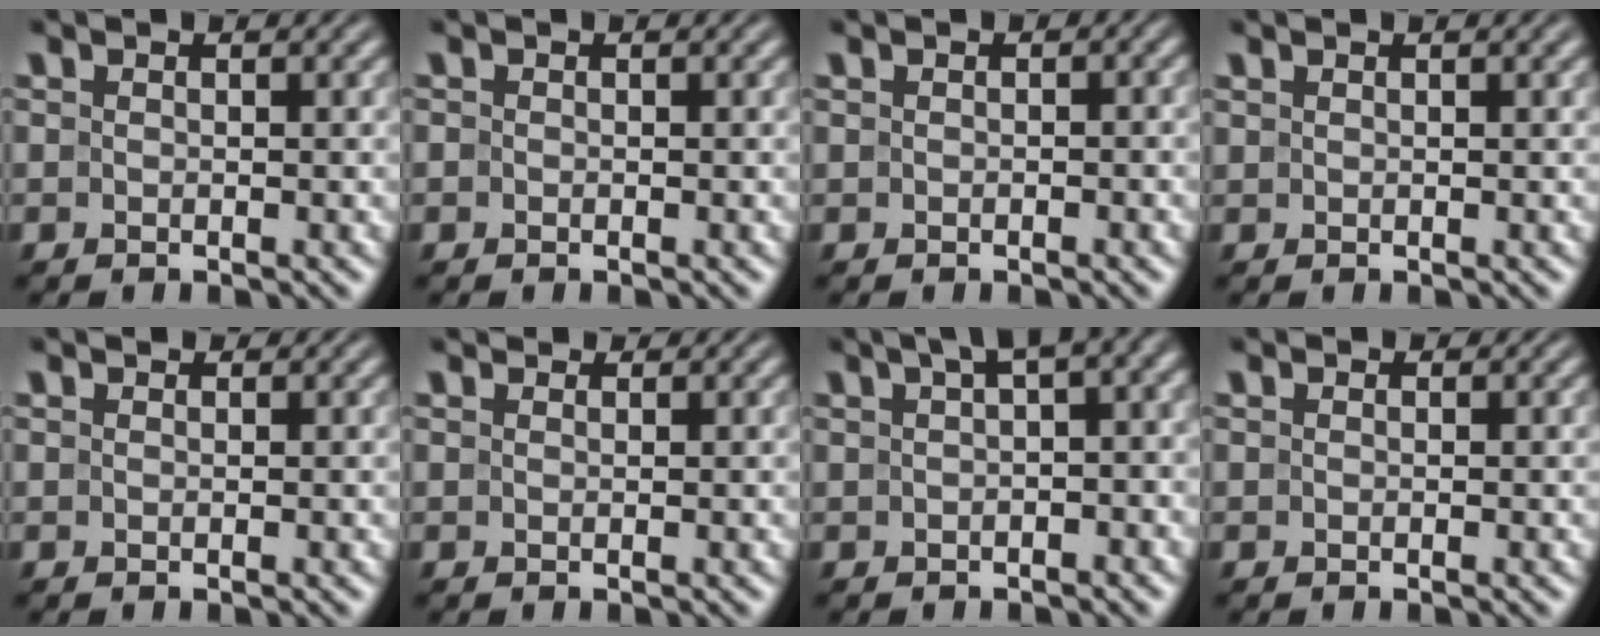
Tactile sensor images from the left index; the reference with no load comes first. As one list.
[{"total": 0.0}, {"total": 0.9, "force": [0.1, 0.5, 0.8], "torque": [-0.011, 0.003, 0.001]}, {"total": 1.0, "force": [0.8, 0.2, 0.5], "torque": [-0.010, 0.004, 0.014]}, {"total": 0.7, "force": [0.6, 0.3, 0.2], "torque": [-0.007, -0.002, 0.004]}, {"total": 2.0, "force": [1.7, 0.7, 0.6], "torque": [-0.015, -0.005, 0.017]}, {"total": 5.6, "force": [1.6, 1.8, 5.0], "torque": [-0.058, 0.021, 0.023]}, {"total": 0.5, "force": [0.3, 0.4, 0.1], "torque": [0.000, -0.004, 0.000]}]